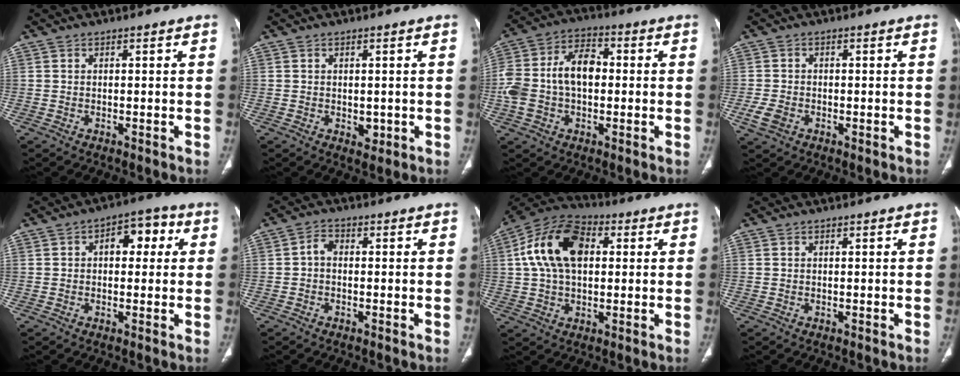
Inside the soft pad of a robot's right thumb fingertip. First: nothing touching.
{"total": 2.1, "force": [-0.2, 1.4, 1.5], "torque": [-0.012, -0.002, 0.004]}
{"total": 13.4, "force": [-0.2, 8.6, 10.3], "torque": [-0.205, 0.039, -0.008]}
{"total": 3.6, "force": [-1.2, 2.7, 2.1], "torque": [-0.043, 0.004, -0.018]}
{"total": 7.1, "force": [1.6, 4.3, 5.4], "torque": [-0.043, 0.021, 0.017]}
{"total": 2.3, "force": [-0.3, 1.5, 1.7], "torque": [-0.026, 0.011, -0.012]}
{"total": 15.2, "force": [2.9, 9.4, 11.5], "torque": [-0.209, 0.023, 0.045]}
{"total": 0.0}